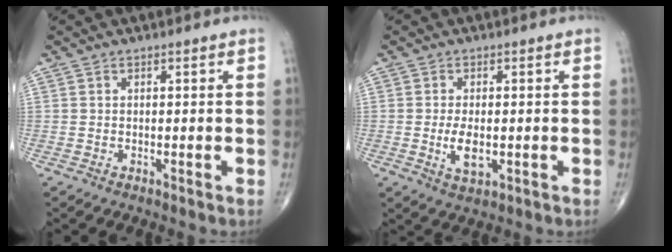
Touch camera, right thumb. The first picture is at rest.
{"total": 4.6, "force": [-0.7, 2.2, 3.9], "torque": [-0.071, -0.007, -0.010]}